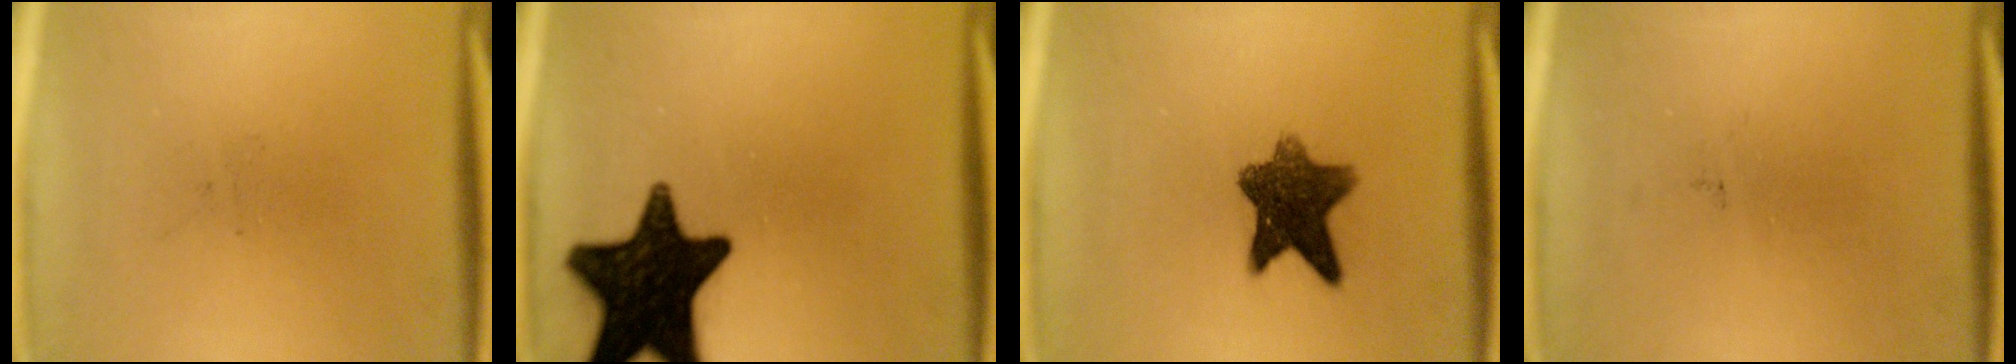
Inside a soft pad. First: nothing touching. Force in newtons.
{"total": 18.4}
{"total": 9.2}
{"total": 0.0}